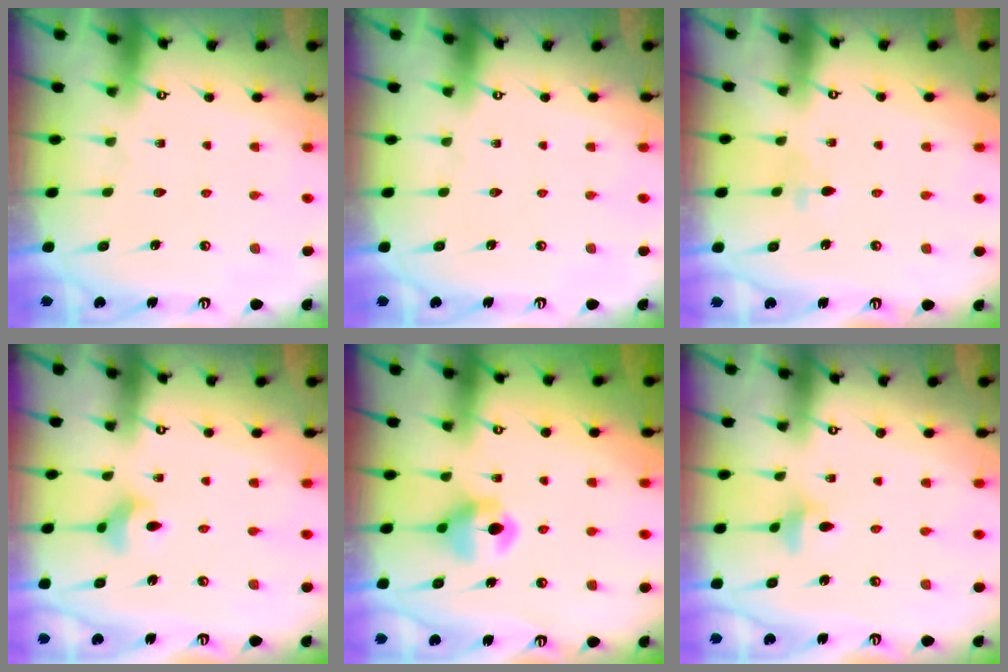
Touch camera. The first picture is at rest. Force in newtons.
{"total": 0.0}
{"total": 3.0, "press": 2.9, "slide": 0.6}
{"total": 4.6, "press": 4.5, "slide": 0.9}
{"total": 7.1, "press": 7.1, "slide": 0.6}
{"total": 2.4, "press": 2.4, "slide": 0.4}